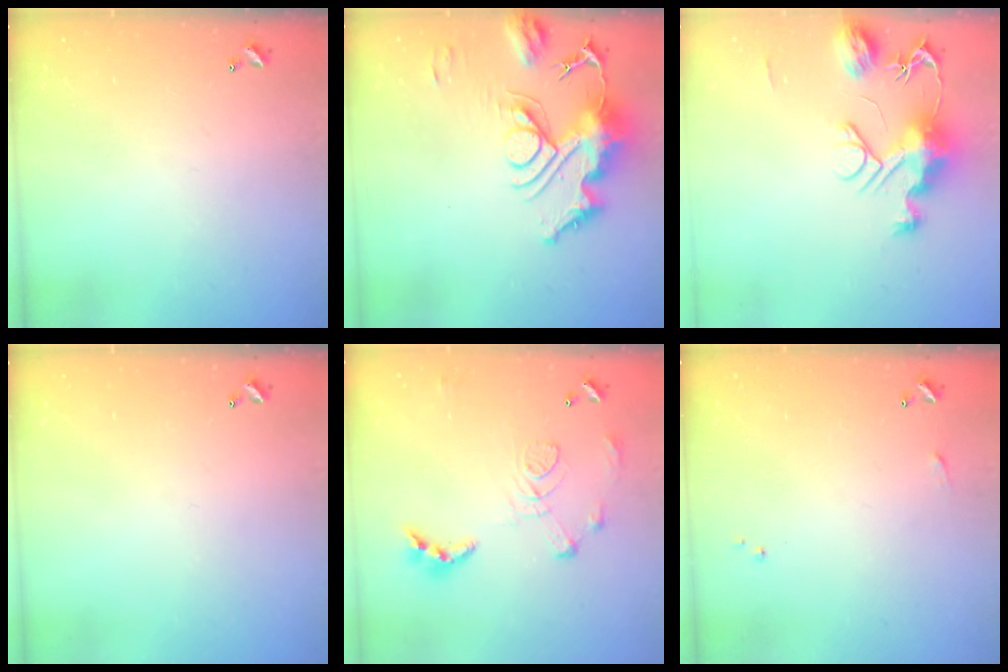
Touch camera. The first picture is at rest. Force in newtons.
{"total": 15.1, "press": 15.0, "slide": 1.8}
{"total": 11.5, "press": 11.5, "slide": 1.2}
{"total": 0.0}
{"total": 11.4, "press": 11.3, "slide": 1.0}
{"total": 4.2, "press": 4.2, "slide": 0.6}